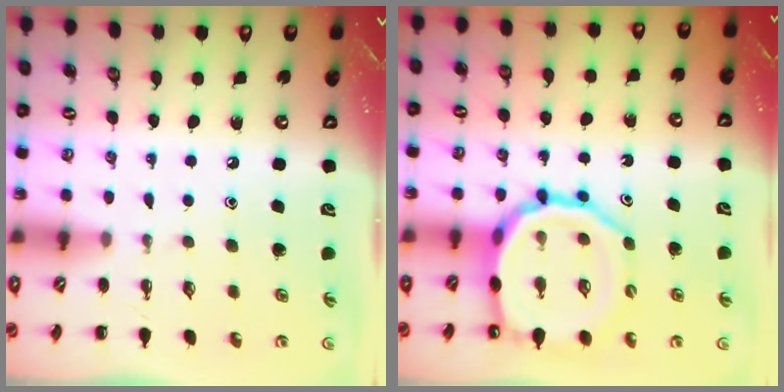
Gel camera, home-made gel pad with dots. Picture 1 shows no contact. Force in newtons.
{"total": 17.3, "press": 17.1, "slide": 2.7}